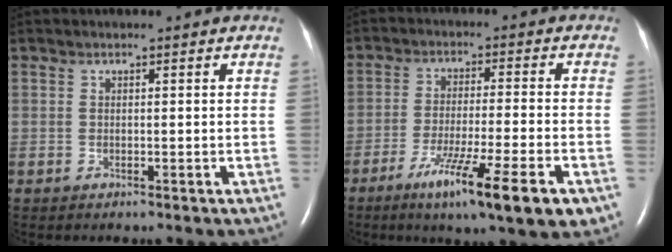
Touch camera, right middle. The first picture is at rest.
{"total": 13.6, "force": [-7.2, 0.4, 11.5], "torque": [-0.168, -0.033, -0.113]}